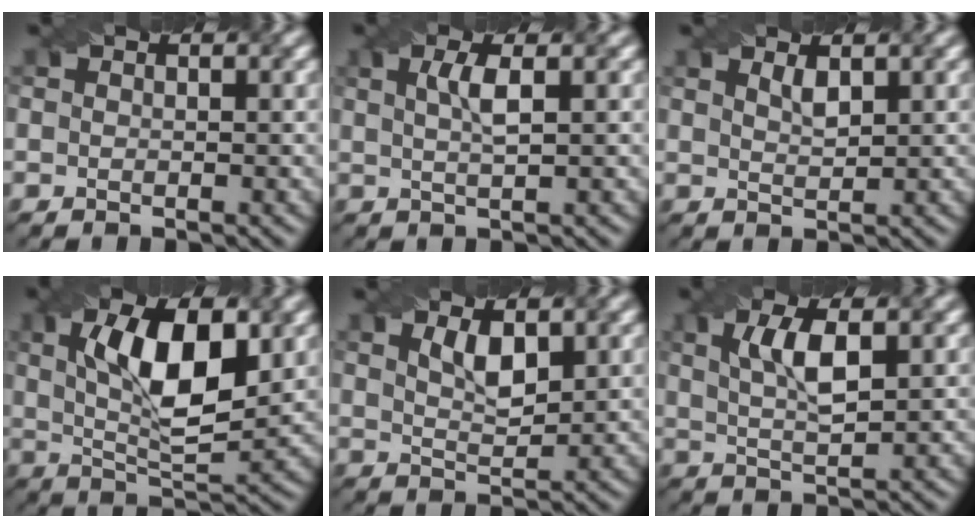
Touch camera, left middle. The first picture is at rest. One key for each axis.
{"total": 2.5, "fx": 0.8, "fy": 0.6, "fz": 2.3, "tx": -0.043, "ty": 0.003, "tz": 0.014}
{"total": 1.4, "fx": 1.0, "fy": 0.4, "fz": 1.0, "tx": -0.019, "ty": 0.001, "tz": 0.021}
{"total": 9.2, "fx": 2.2, "fy": 3.5, "fz": 8.2, "tx": -0.141, "ty": 0.005, "tz": 0.037}
{"total": 2.8, "fx": 1.5, "fy": 1.0, "fz": 2.2, "tx": -0.043, "ty": -0.003, "tz": 0.030}
{"total": 4.2, "fx": 1.4, "fy": 1.3, "fz": 3.7, "tx": -0.075, "ty": 0.002, "tz": 0.029}